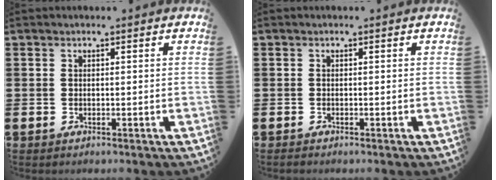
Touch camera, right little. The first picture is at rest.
{"total": 0.0}